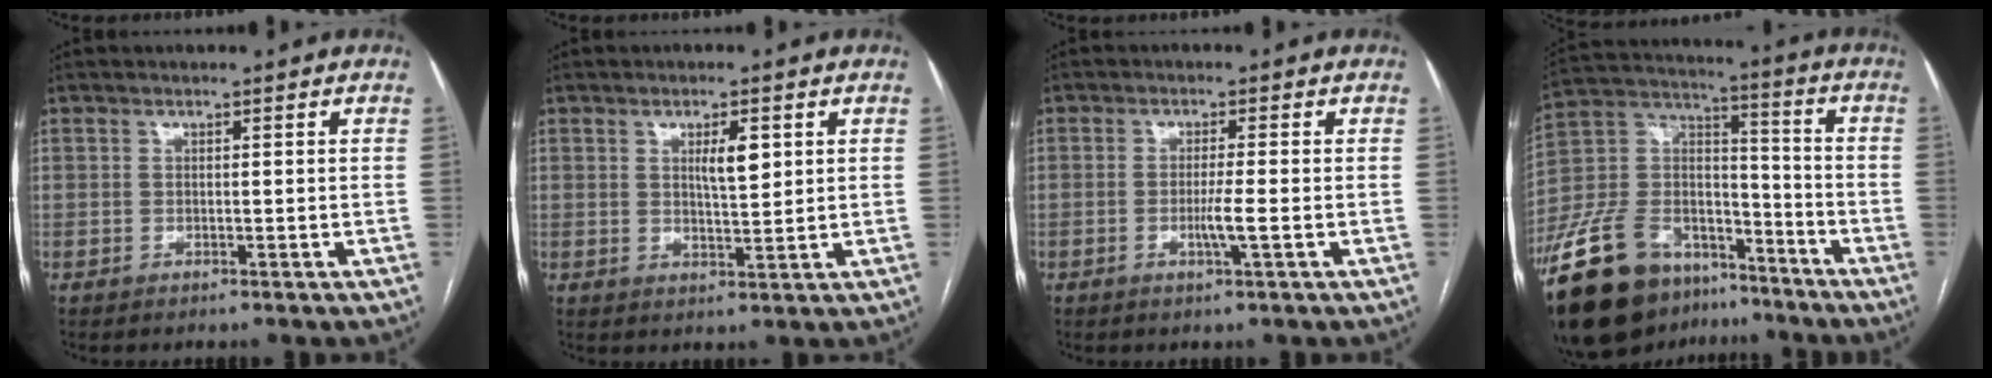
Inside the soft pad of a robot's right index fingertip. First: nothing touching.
{"total": 4.0, "force": [1.4, 0.9, 3.6], "torque": [-0.061, -0.001, 0.025]}
{"total": 3.2, "force": [-0.9, -0.4, 3.1], "torque": [-0.059, -0.006, -0.017]}
{"total": 24.6, "force": [-16.8, 13.4, 12.0], "torque": [-0.307, 0.020, -0.296]}